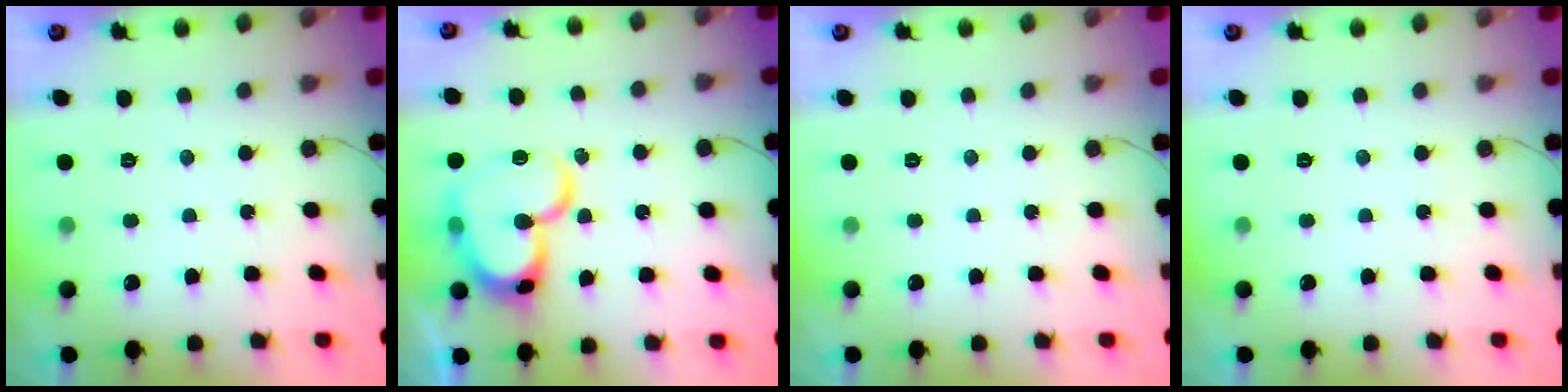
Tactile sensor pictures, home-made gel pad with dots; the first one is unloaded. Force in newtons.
{"total": 19.1, "press": 19.0, "slide": 2.0}
{"total": 0.0}
{"total": 0.0}